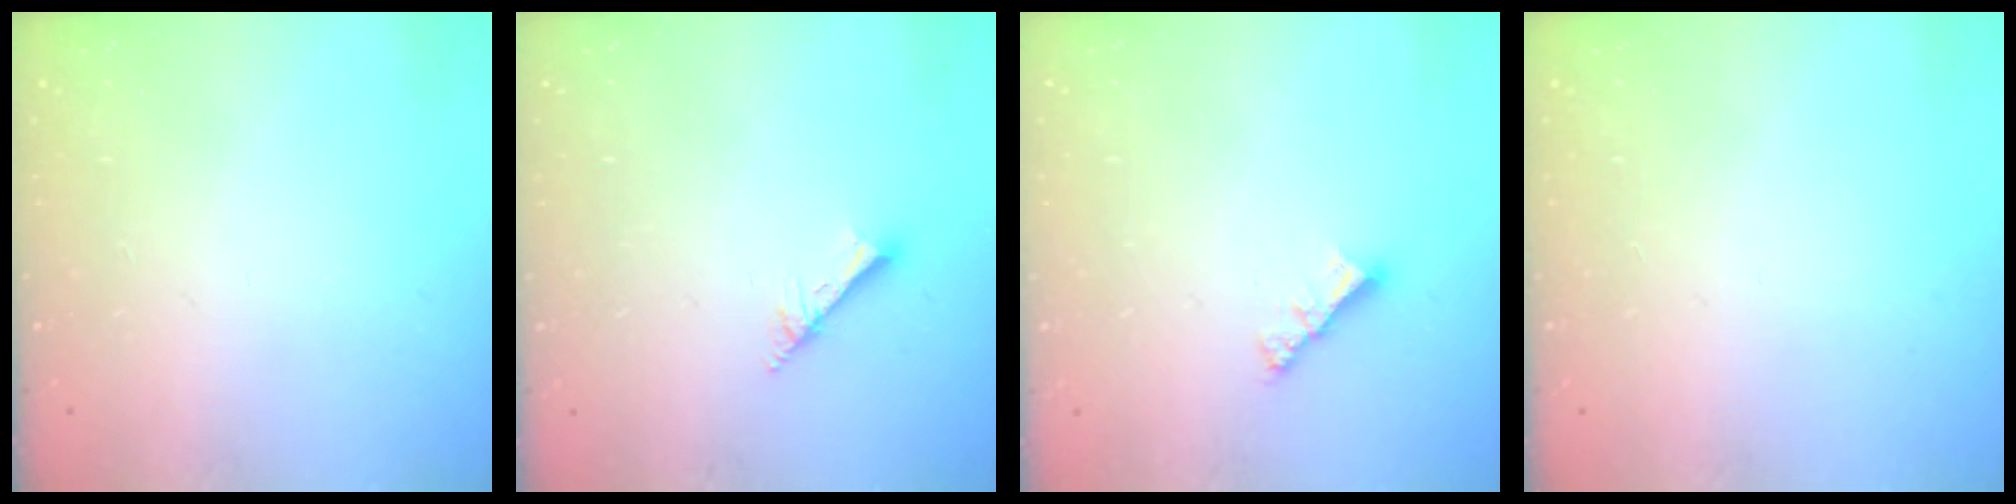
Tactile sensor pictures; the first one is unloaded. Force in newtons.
{"total": 2.0, "press": 2.0, "slide": 0.1}
{"total": 3.5, "press": 3.5, "slide": 0.2}
{"total": 0.0}